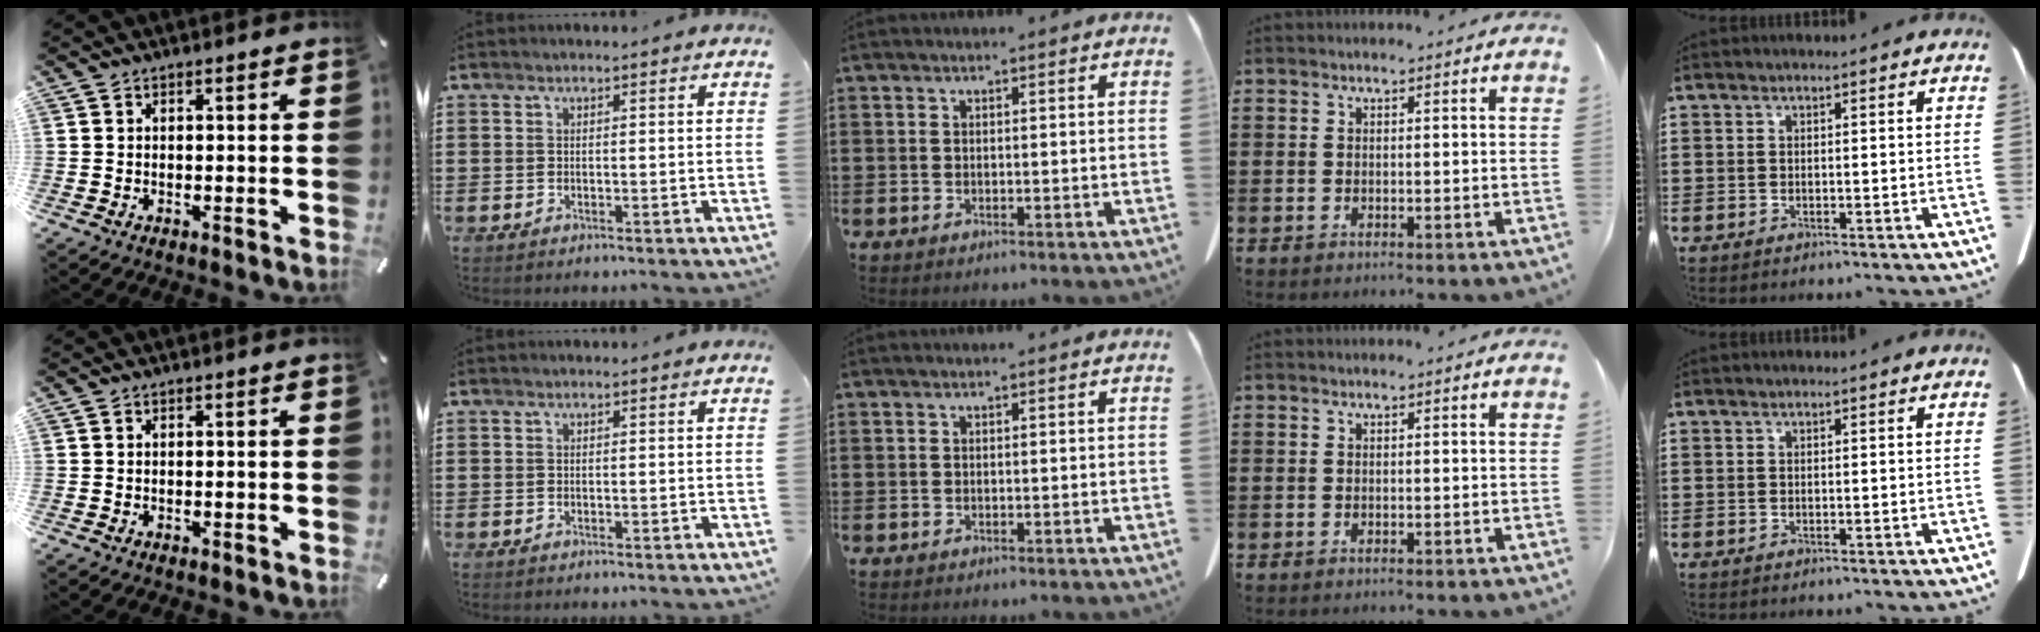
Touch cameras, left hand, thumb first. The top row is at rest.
{}